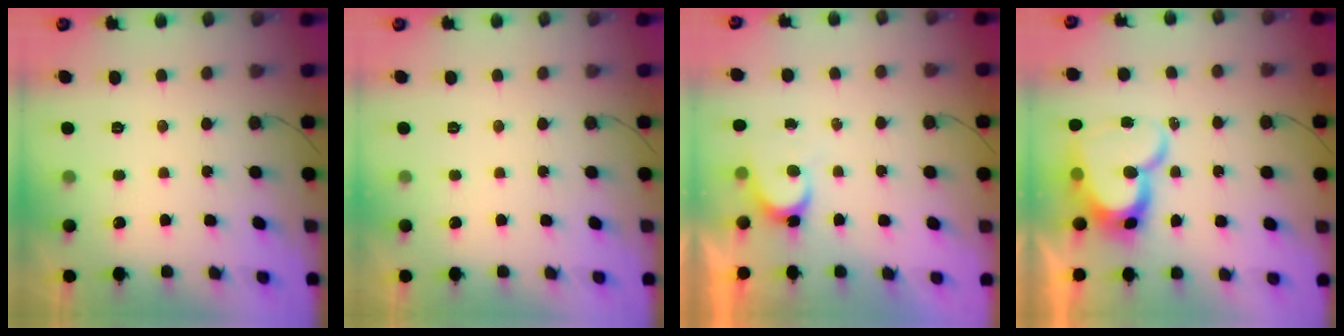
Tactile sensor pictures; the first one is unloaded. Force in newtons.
{"total": 0.0}
{"total": 5.1, "press": 5.1, "slide": 0.2}
{"total": 16.6, "press": 16.6, "slide": 1.2}